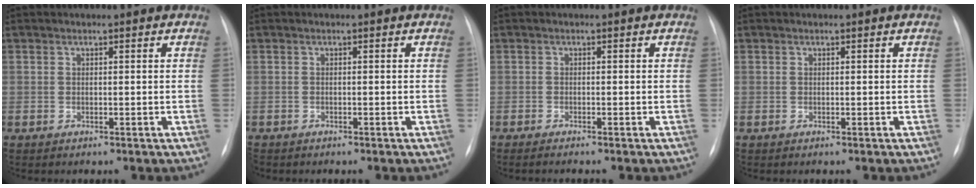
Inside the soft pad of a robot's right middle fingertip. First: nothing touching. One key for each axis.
{"total": 1.0, "fx": -0.8, "fy": 0.5, "fz": 0.2, "tx": -0.006, "ty": 0.000, "tz": -0.013}
{"total": 1.9, "fx": -1.5, "fy": -0.2, "fz": 1.1, "tx": -0.014, "ty": -0.002, "tz": -0.020}
{"total": 0.0}